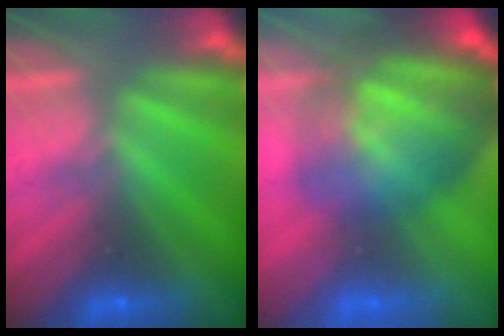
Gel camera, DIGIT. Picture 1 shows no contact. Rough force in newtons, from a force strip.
{"total": 11.0}